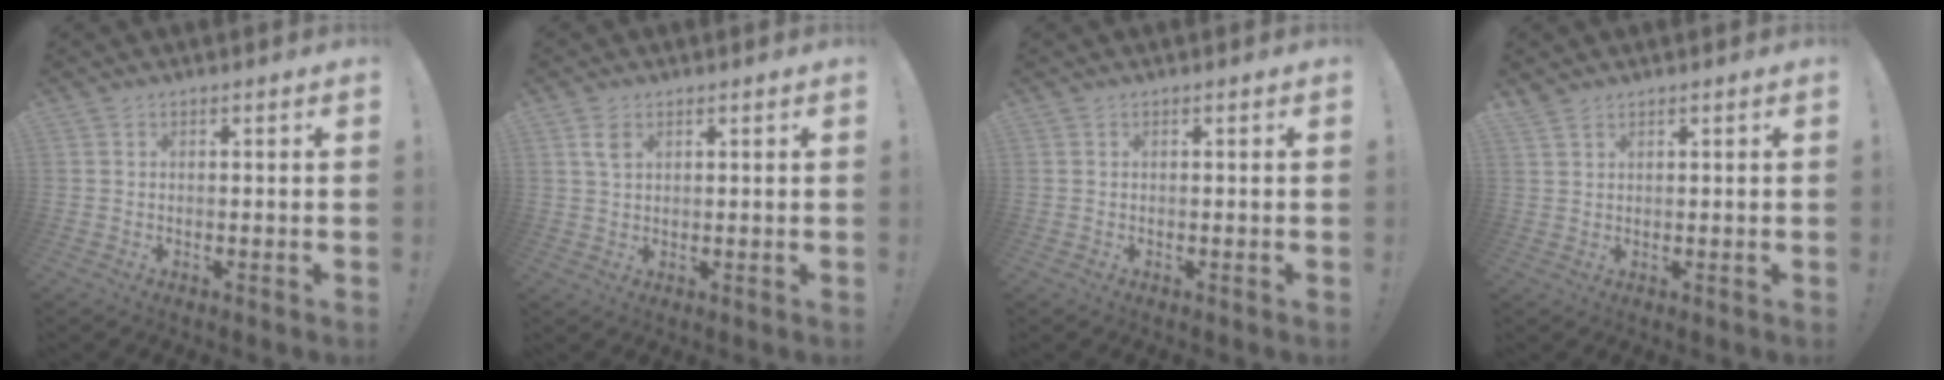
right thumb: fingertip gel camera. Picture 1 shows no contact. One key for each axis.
{"total": 3.4, "fx": 1.6, "fy": 1.9, "fz": 2.3, "tx": -0.038, "ty": -0.002, "tz": 0.028}
{"total": 0.0}
{"total": 2.3, "fx": 2.0, "fy": 0.6, "fz": 0.9, "tx": -0.012, "ty": -0.015, "tz": 0.038}